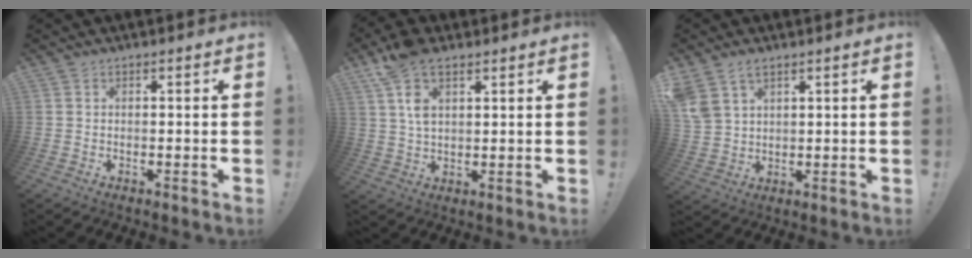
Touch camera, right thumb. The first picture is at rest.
{"total": 9.4, "force": [4.9, 4.7, 6.5], "torque": [-0.120, -0.014, 0.093]}
{"total": 6.9, "force": [4.5, 4.1, 3.3], "torque": [-0.059, -0.017, 0.093]}